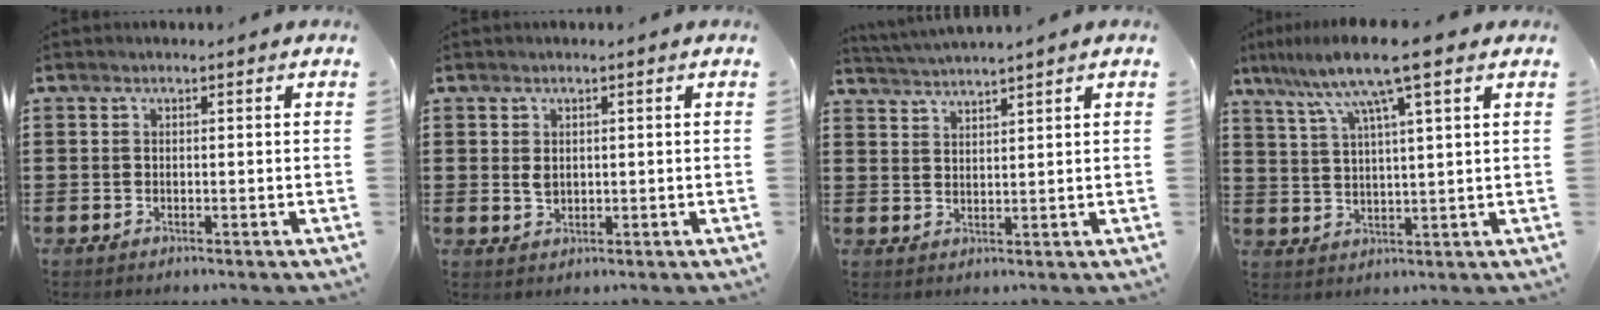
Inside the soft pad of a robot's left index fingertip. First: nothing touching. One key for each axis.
{"total": 1.7, "fx": 0.3, "fy": 1.2, "fz": 1.1, "tx": -0.025, "ty": 0.006, "tz": 0.006}
{"total": 2.2, "fx": 2.2, "fy": -0.6, "fz": 0.0, "tx": -0.008, "ty": -0.008, "tz": 0.040}
{"total": 9.5, "fx": 6.3, "fy": 0.2, "fz": 7.2, "tx": -0.154, "ty": -0.014, "tz": 0.106}